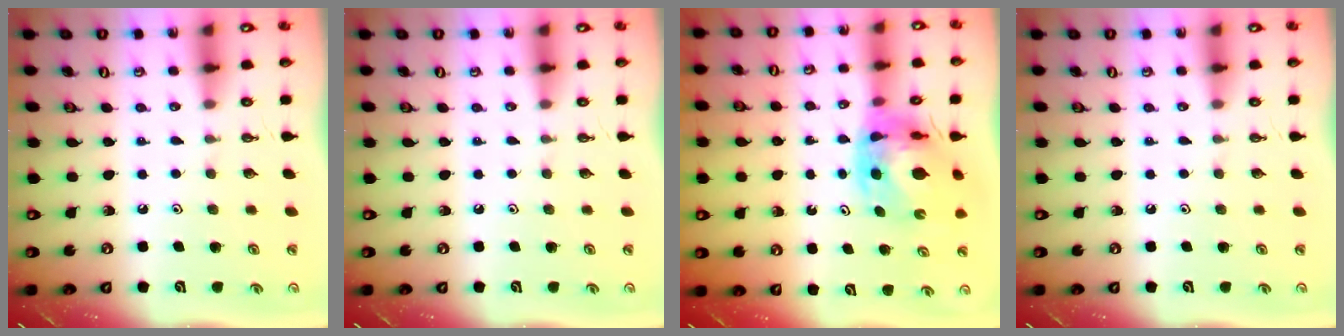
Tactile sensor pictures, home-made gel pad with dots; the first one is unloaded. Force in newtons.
{"total": 0.0}
{"total": 9.4, "press": 9.3, "slide": 1.1}
{"total": 0.0}